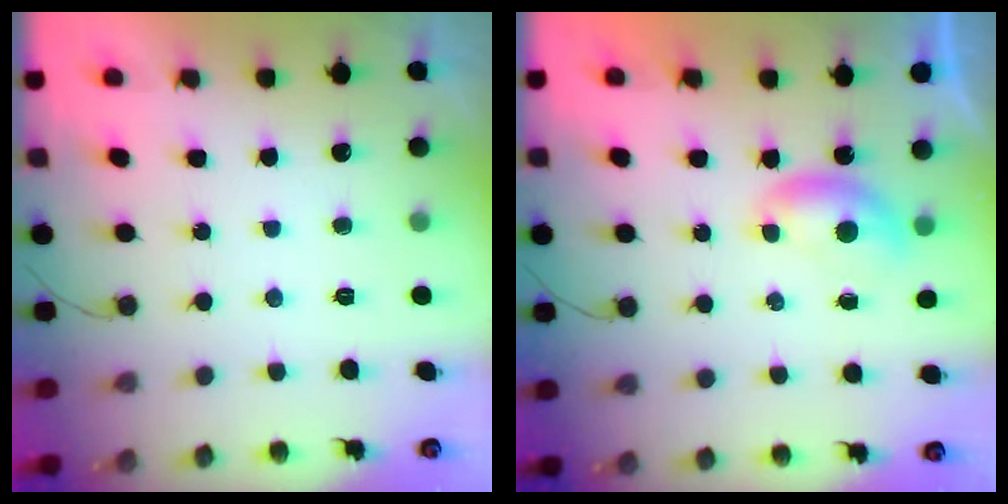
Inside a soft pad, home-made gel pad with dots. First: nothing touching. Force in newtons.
{"total": 5.1, "press": 5.1, "slide": 0.6}